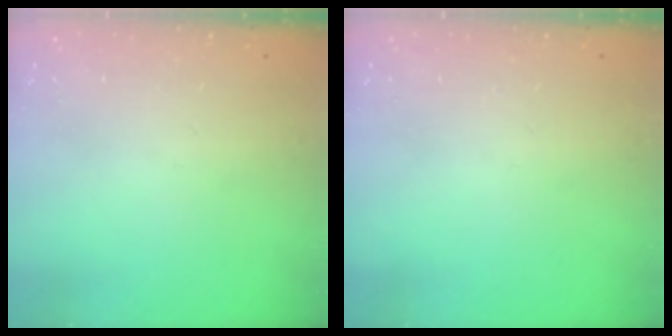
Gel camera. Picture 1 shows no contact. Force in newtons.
{"total": 0.0}